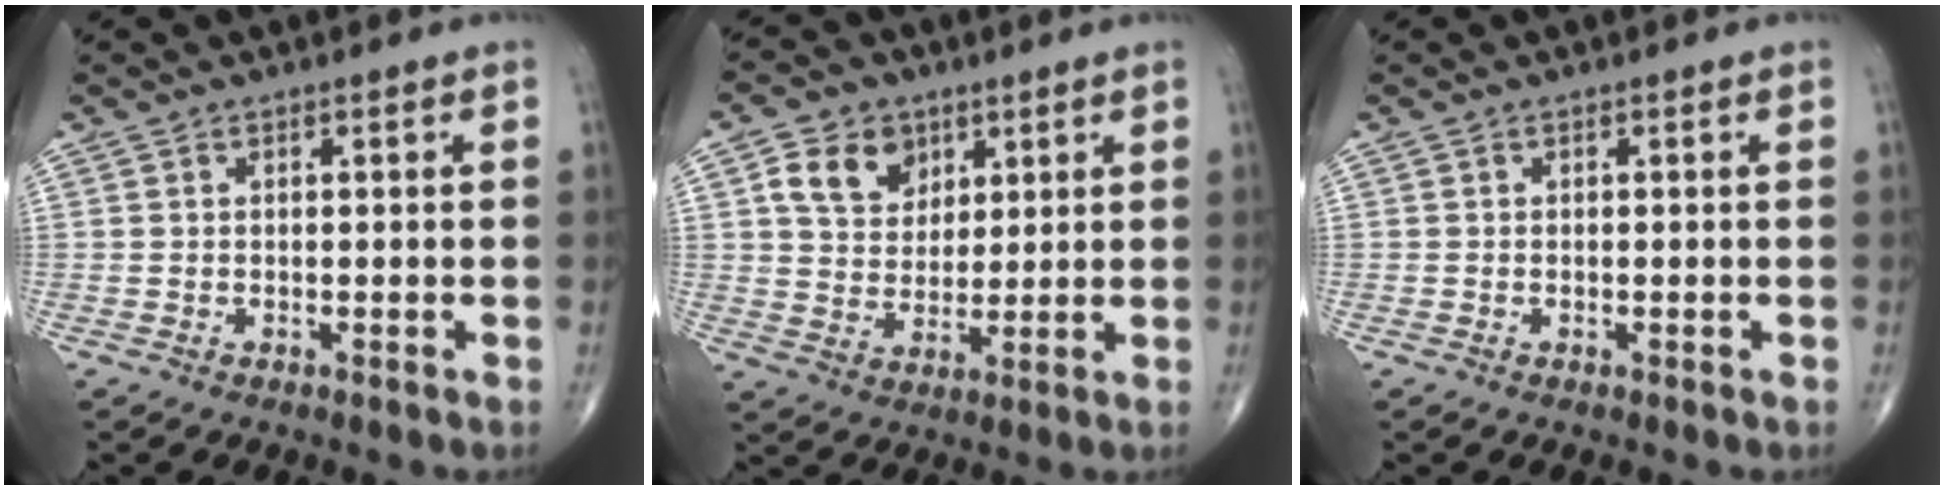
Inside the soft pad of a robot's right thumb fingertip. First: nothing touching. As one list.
[{"total": 9.1, "force": [4.0, 7.0, 4.2], "torque": [-0.046, -0.016, 0.073]}, {"total": 0.0}]